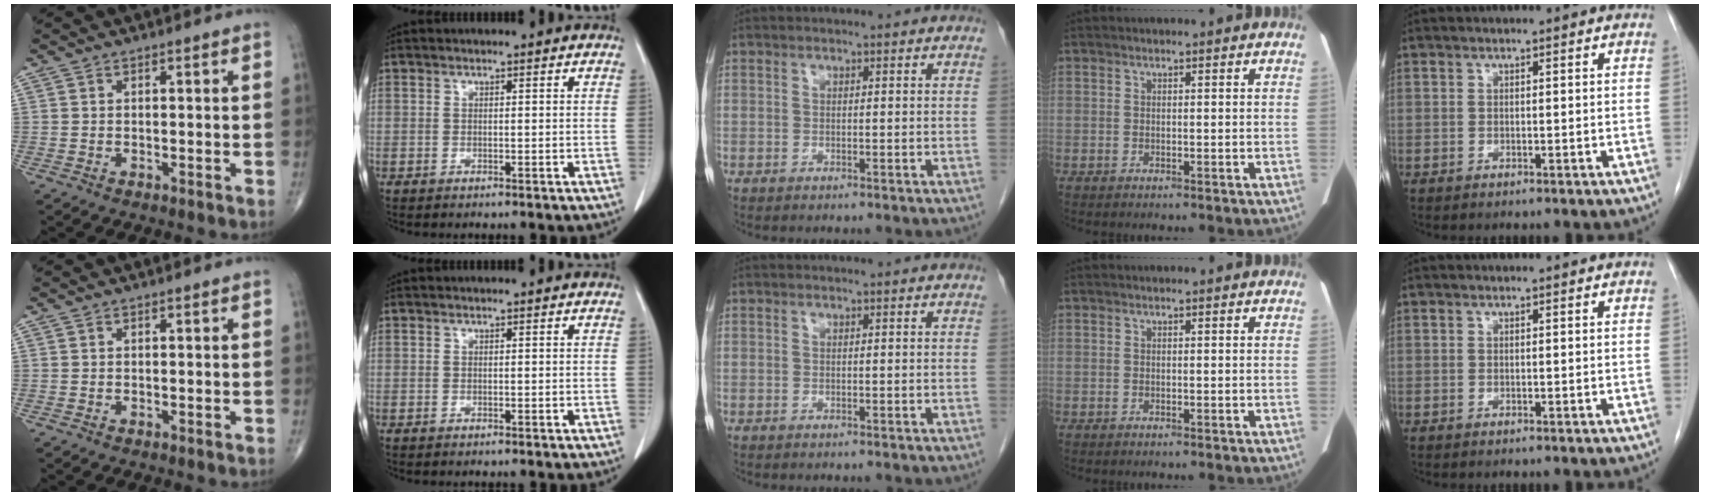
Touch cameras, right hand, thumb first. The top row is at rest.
{}